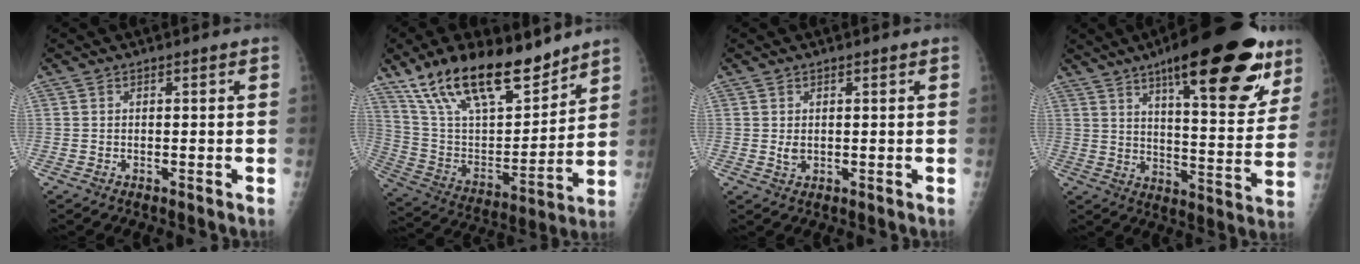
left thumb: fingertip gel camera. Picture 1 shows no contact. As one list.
[{"total": 23.2, "force": [16.8, 8.8, 13.4], "torque": [-0.201, -0.064, 0.305]}, {"total": 1.7, "force": [0.3, 1.2, 1.1], "torque": [-0.014, -0.004, 0.010]}, {"total": 26.9, "force": [15.4, 8.3, 20.4], "torque": [-0.254, -0.047, 0.222]}]